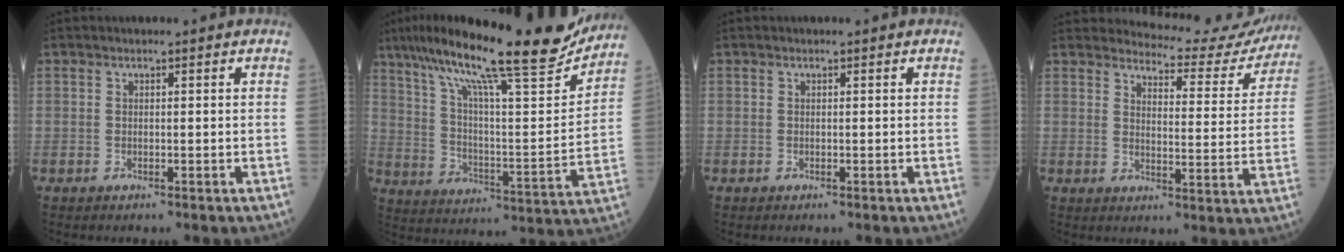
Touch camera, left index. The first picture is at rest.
{"total": 23.8, "force": [19.1, 2.3, 14.0], "torque": [-0.239, 0.003, 0.290]}
{"total": 0.0}
{"total": 14.2, "force": [14.1, 1.9, 0.9], "torque": [0.006, -0.066, 0.148]}